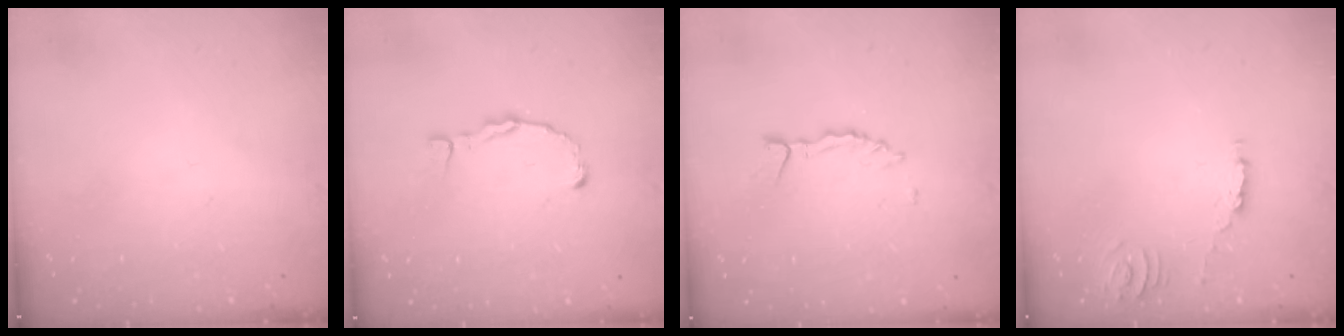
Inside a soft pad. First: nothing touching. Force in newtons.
{"total": 2.5, "press": 2.5, "slide": 0.2}
{"total": 2.8, "press": 2.7, "slide": 0.3}
{"total": 2.5, "press": 2.5, "slide": 0.2}